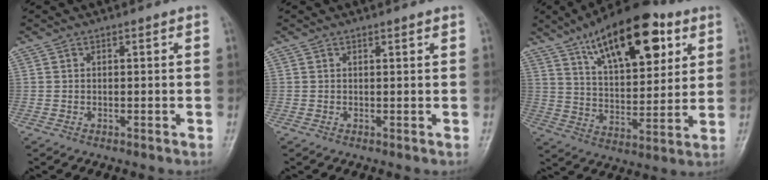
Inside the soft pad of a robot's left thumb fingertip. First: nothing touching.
{"total": 0.6, "force": [0.5, 0.0, 0.4], "torque": [-0.007, -0.002, 0.008]}
{"total": 20.8, "force": [10.6, 9.2, 15.4], "torque": [-0.201, -0.036, 0.176]}